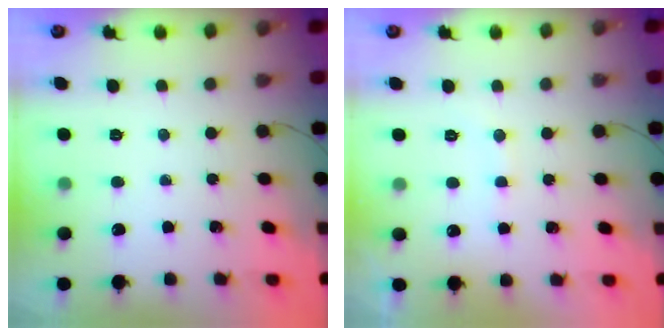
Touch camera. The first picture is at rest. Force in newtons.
{"total": 6.0, "press": 5.9, "slide": 0.9}